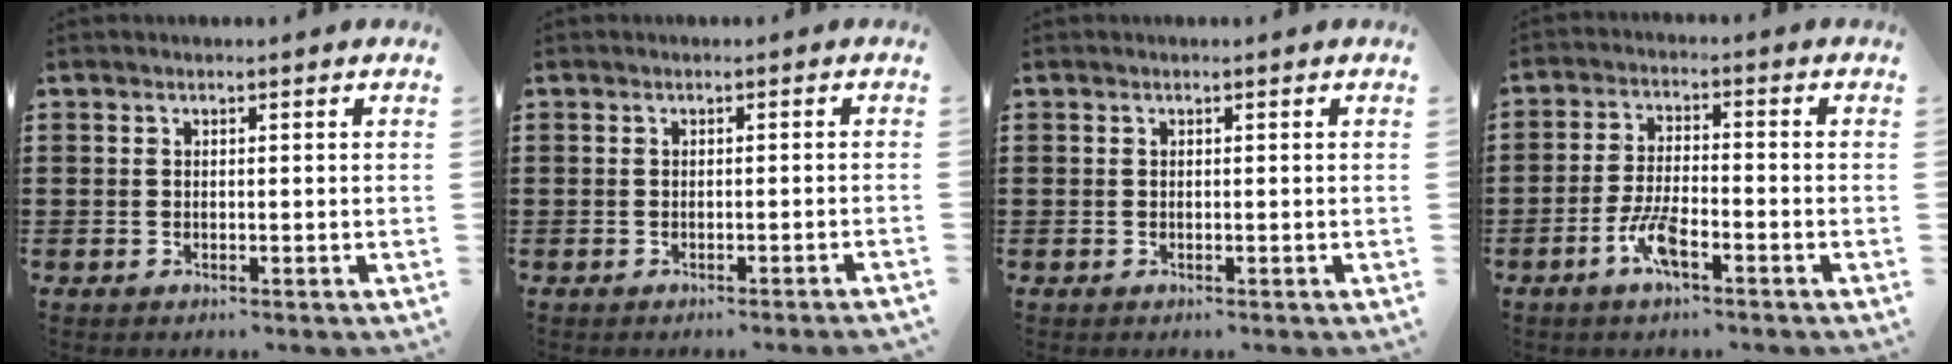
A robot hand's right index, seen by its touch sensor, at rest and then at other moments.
{"total": 0.9, "force": [-0.7, -0.2, 0.5], "torque": [-0.009, -0.002, -0.014]}
{"total": 0.0}
{"total": 5.6, "force": [-3.1, 1.5, 4.4], "torque": [-0.105, -0.003, -0.063]}